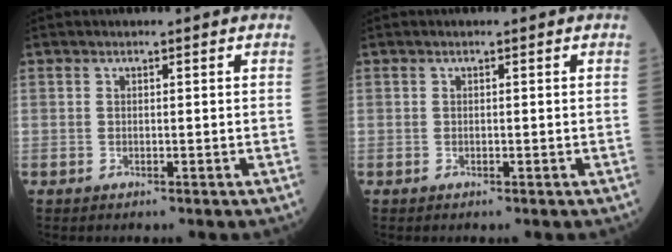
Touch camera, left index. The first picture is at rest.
{"total": 0.0}